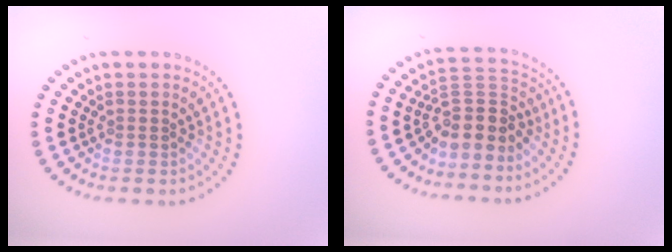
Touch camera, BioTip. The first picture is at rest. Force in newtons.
{"total": 3.8, "press": 3.2, "slide": 2.1}